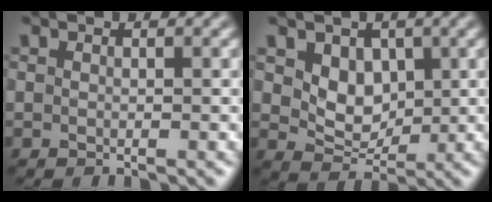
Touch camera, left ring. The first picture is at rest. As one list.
[{"total": 3.4, "force": [1.1, 2.6, 2.0], "torque": [-0.038, -0.010, 0.016]}]